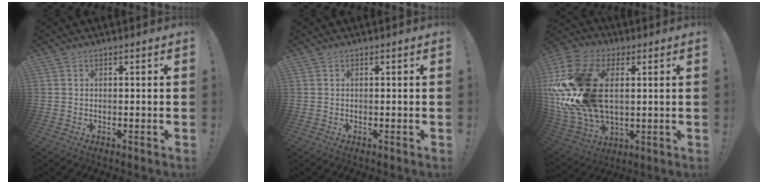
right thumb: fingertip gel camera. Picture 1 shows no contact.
{"total": 0.0}
{"total": 28.5, "force": [3.3, 18.4, 21.6], "torque": [-0.414, -0.001, 0.073]}